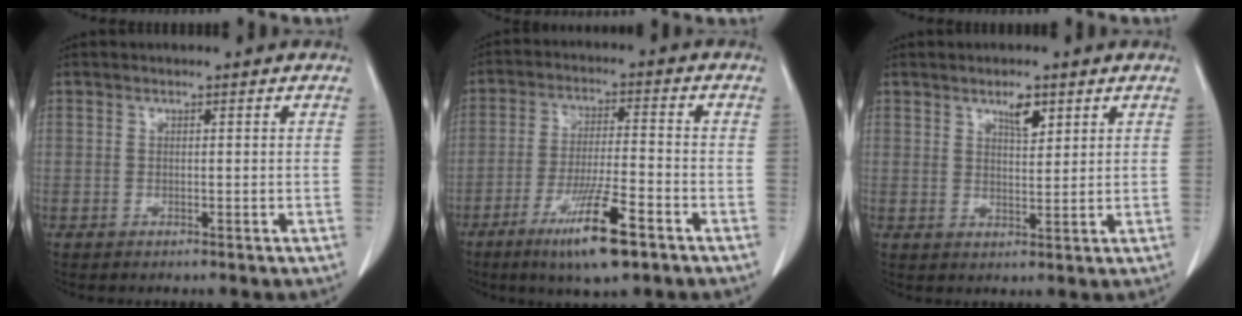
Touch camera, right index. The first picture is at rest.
{"total": 10.9, "force": [-6.3, 1.0, 8.9], "torque": [-0.162, -0.024, -0.109]}
{"total": 3.5, "force": [2.1, 1.1, 2.5], "torque": [-0.044, -0.003, 0.036]}